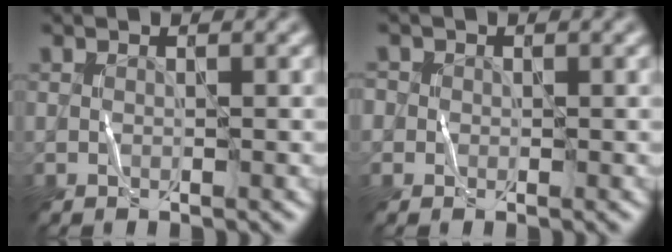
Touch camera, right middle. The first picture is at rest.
{"total": 1.4, "force": [0.3, 1.3, 0.2], "torque": [0.008, 0.002, -0.012]}